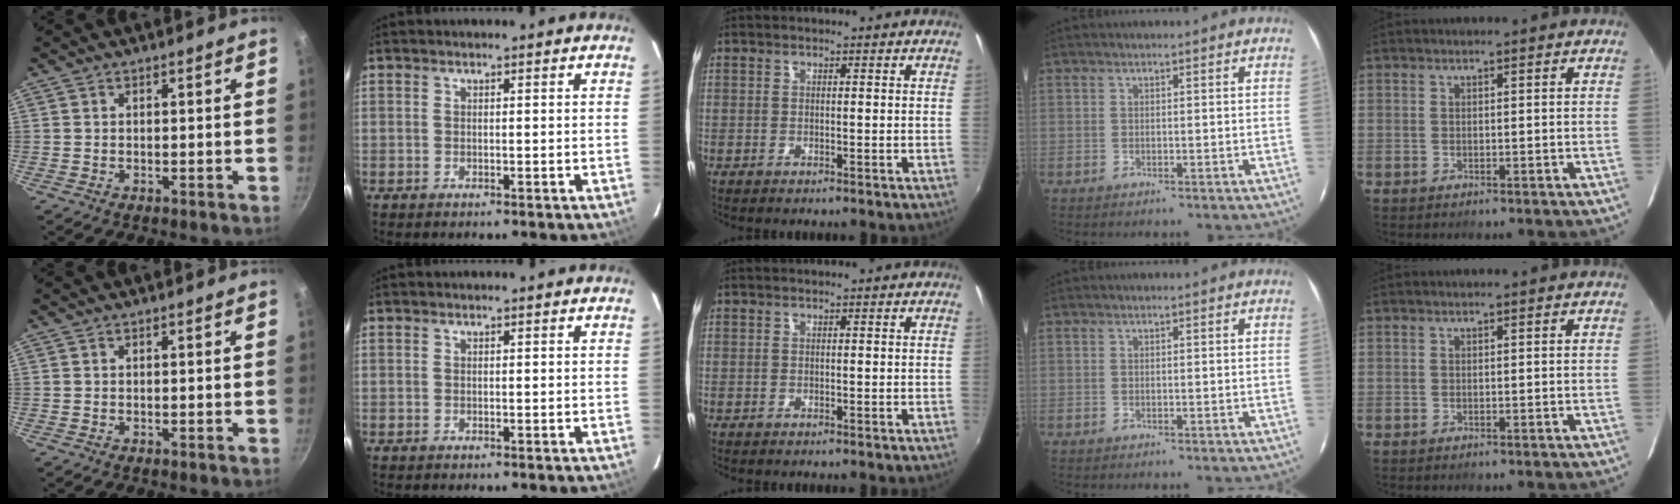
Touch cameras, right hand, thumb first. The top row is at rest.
{}